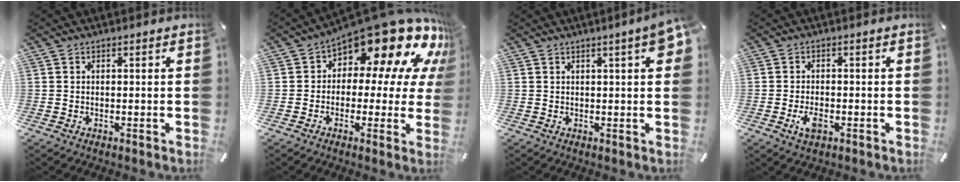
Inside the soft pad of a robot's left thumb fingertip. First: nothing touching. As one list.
[{"total": 18.1, "force": [10.8, 8.8, 11.5], "torque": [-0.161, -0.087, 0.181]}, {"total": 5.5, "force": [1.9, 1.0, 5.0], "torque": [-0.078, 0.001, 0.031]}, {"total": 3.7, "force": [-1.4, 2.0, 2.7], "torque": [-0.065, 0.000, -0.027]}]